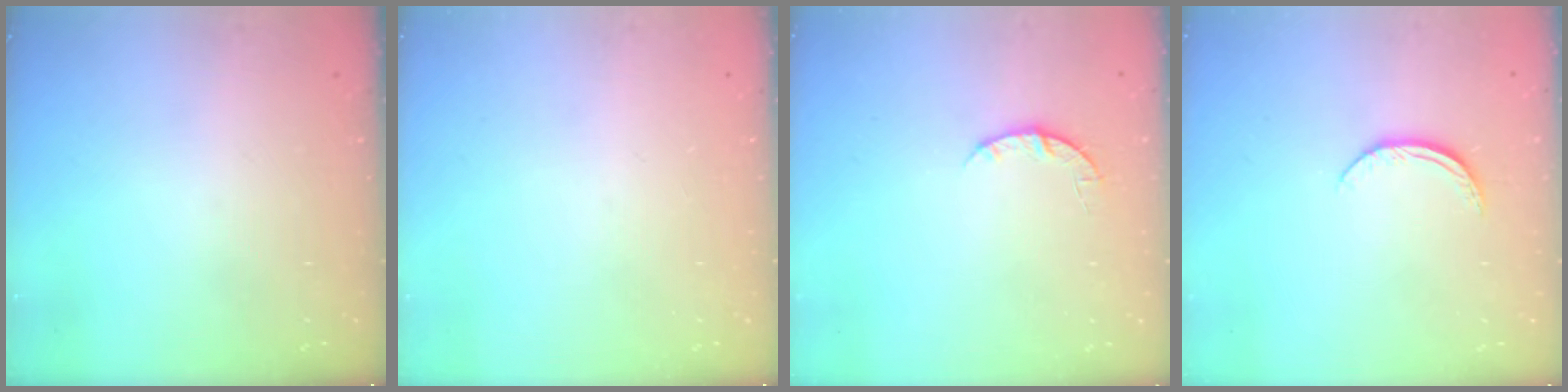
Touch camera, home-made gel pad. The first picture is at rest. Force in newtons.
{"total": 0.0}
{"total": 3.2, "press": 3.2, "slide": 0.5}
{"total": 7.2, "press": 7.1, "slide": 0.8}